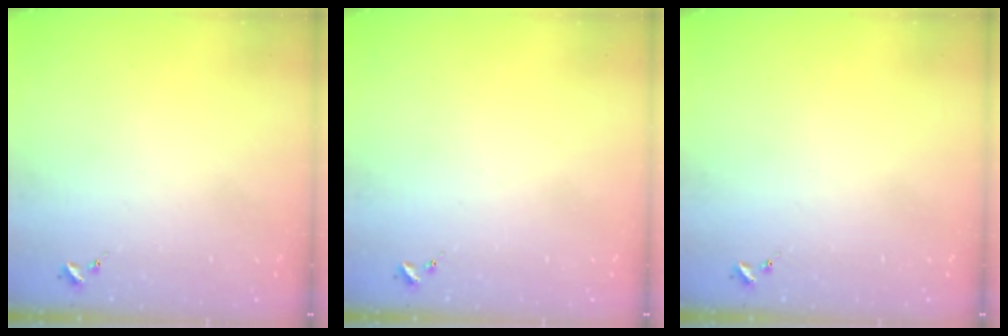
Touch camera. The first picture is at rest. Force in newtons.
{"total": 0.0}
{"total": 0.0}